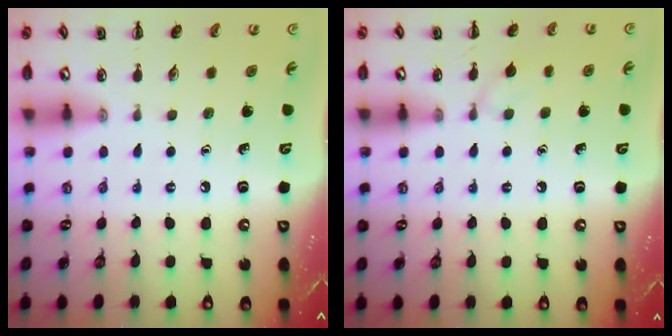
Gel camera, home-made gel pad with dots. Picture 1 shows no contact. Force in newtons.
{"total": 5.8, "press": 5.5, "slide": 2.0}